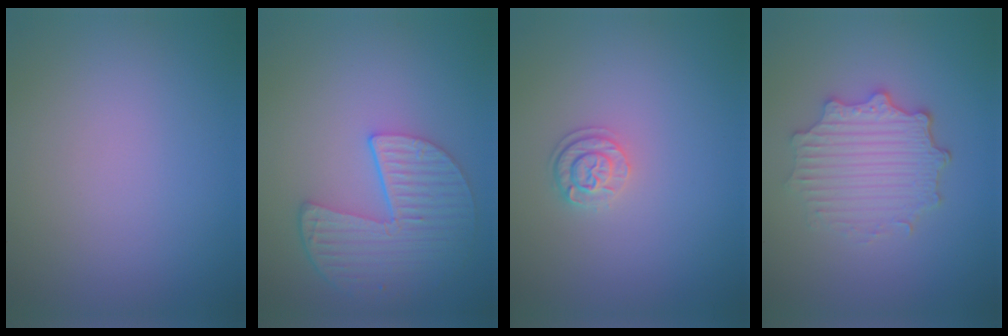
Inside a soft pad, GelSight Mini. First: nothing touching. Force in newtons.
{"total": 5.4, "press": 4.3, "slide": 3.1}
{"total": 1.9, "press": 1.7, "slide": 0.9}
{"total": 4.4, "press": 3.7, "slide": 2.4}